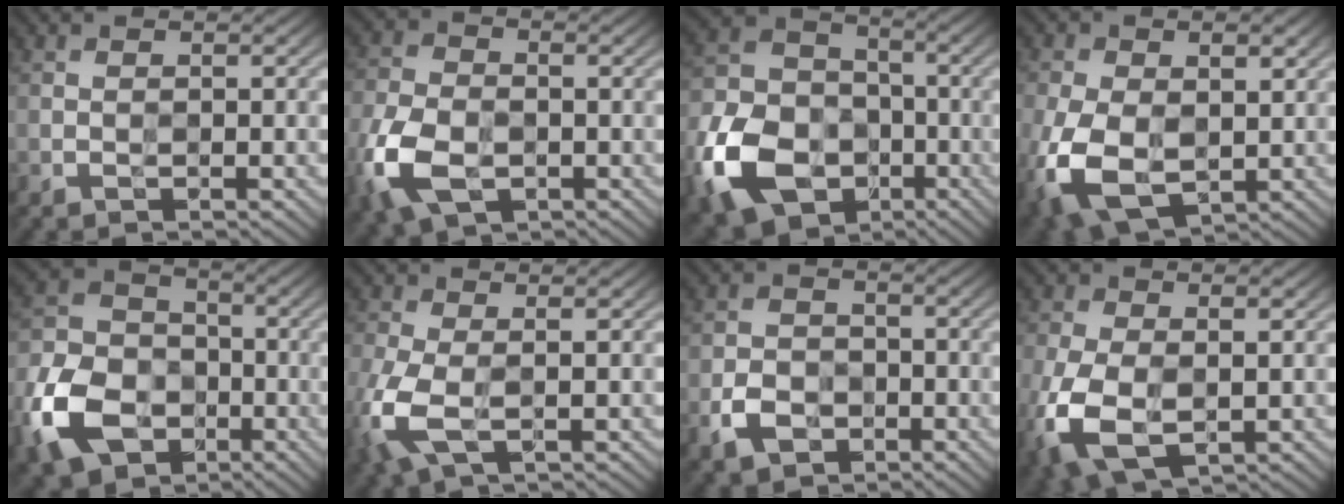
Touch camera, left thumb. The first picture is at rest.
{"total": 9.7, "force": [-3.8, 5.8, 6.8], "torque": [-0.182, -0.018, -0.081]}
{"total": 15.1, "force": [-6.4, 10.8, 8.4], "torque": [-0.216, -0.030, -0.137]}
{"total": 12.0, "force": [-2.0, 7.8, 8.9], "torque": [-0.226, -0.032, -0.033]}
{"total": 13.5, "force": [-5.7, 9.7, 7.5], "torque": [-0.193, -0.024, -0.131]}
{"total": 7.2, "force": [-1.8, 3.4, 6.0], "torque": [-0.162, -0.011, -0.039]}
{"total": 4.6, "force": [-2.4, 3.2, 2.3], "torque": [-0.051, -0.003, -0.052]}
{"total": 10.6, "force": [-2.8, 6.3, 8.0], "torque": [-0.217, -0.033, -0.046]}